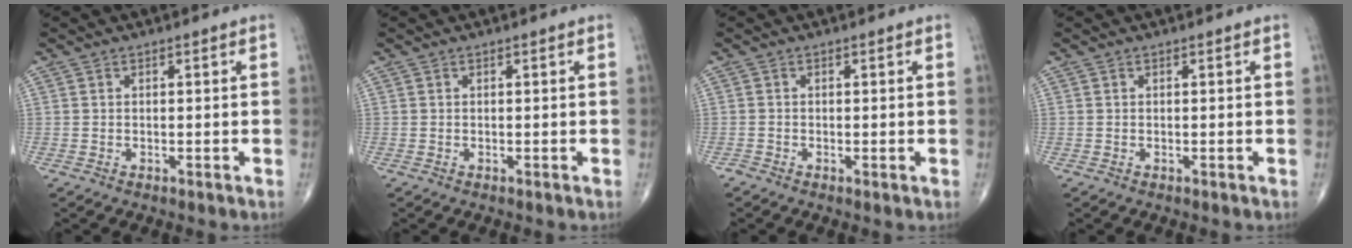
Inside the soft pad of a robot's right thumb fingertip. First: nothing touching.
{"total": 0.0}
{"total": 0.6, "force": [-0.3, 0.3, 0.5], "torque": [-0.009, -0.004, -0.012]}
{"total": 0.0}